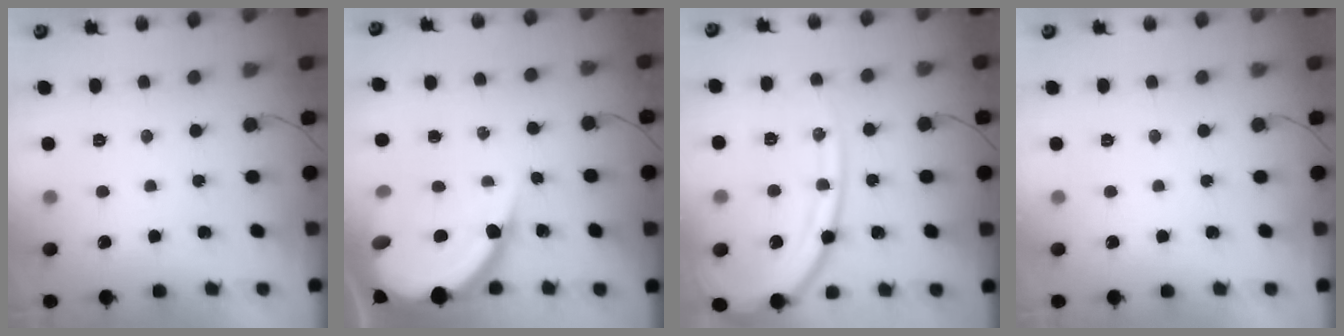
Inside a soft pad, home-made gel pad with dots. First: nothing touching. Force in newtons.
{"total": 16.2, "press": 16.2, "slide": 1.6}
{"total": 16.3, "press": 16.2, "slide": 1.9}
{"total": 0.0}